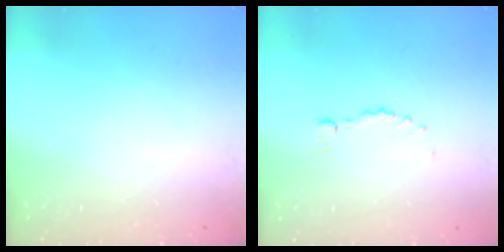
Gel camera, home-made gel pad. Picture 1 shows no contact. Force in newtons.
{"total": 0.0}